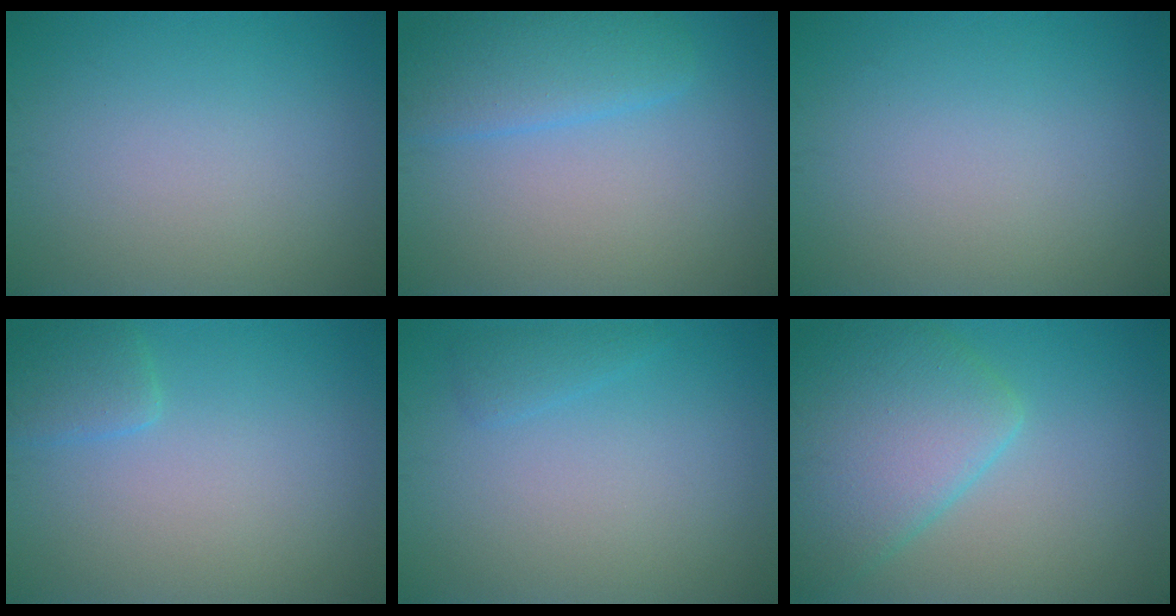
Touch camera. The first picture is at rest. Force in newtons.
{"total": 2.7, "press": 2.7, "slide": 0.0}
{"total": 0.0}
{"total": 1.8, "press": 1.8, "slide": 0.2}
{"total": 1.1, "press": 1.1, "slide": 0.1}
{"total": 7.2, "press": 7.2, "slide": 0.3}